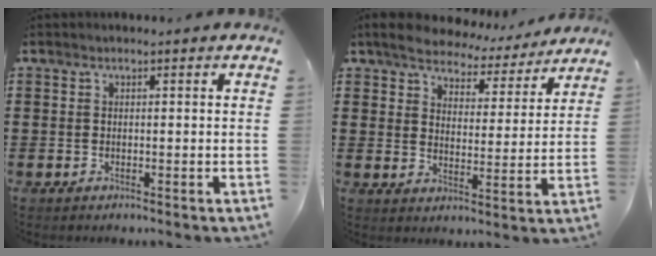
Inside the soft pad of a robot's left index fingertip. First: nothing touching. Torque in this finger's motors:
{"motor_torque": [1.03, -1.11, -0.01, -0.07]}